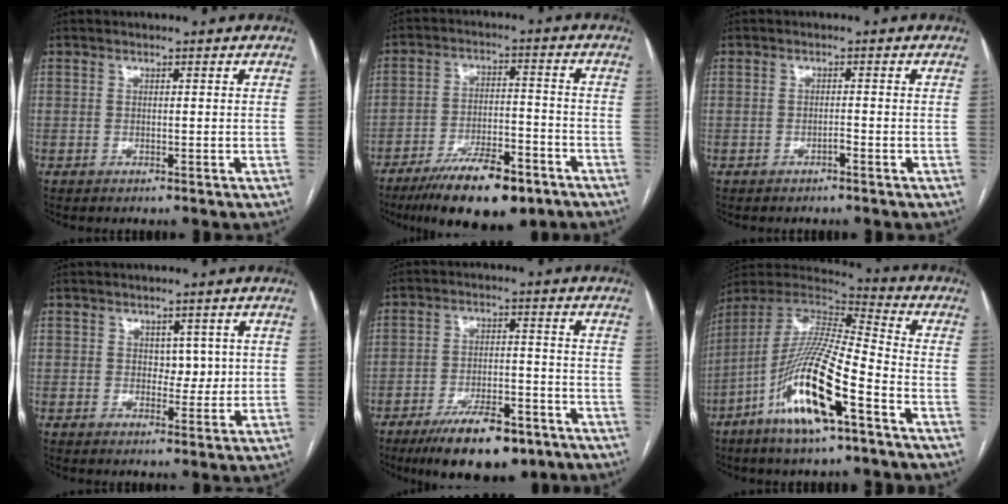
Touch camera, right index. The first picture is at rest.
{"total": 13.5, "force": [-9.5, 4.1, 8.7], "torque": [-0.141, -0.005, -0.157]}
{"total": 0.8, "force": [-0.6, 0.2, 0.5], "torque": [-0.011, 0.001, -0.011]}
{"total": 3.0, "force": [0.6, 2.0, 2.1], "torque": [-0.021, 0.002, 0.011]}
{"total": 12.4, "force": [-8.6, 4.2, 7.8], "torque": [-0.122, -0.003, -0.139]}
{"total": 18.6, "force": [-8.5, 2.3, 16.4], "torque": [-0.349, -0.024, -0.160]}